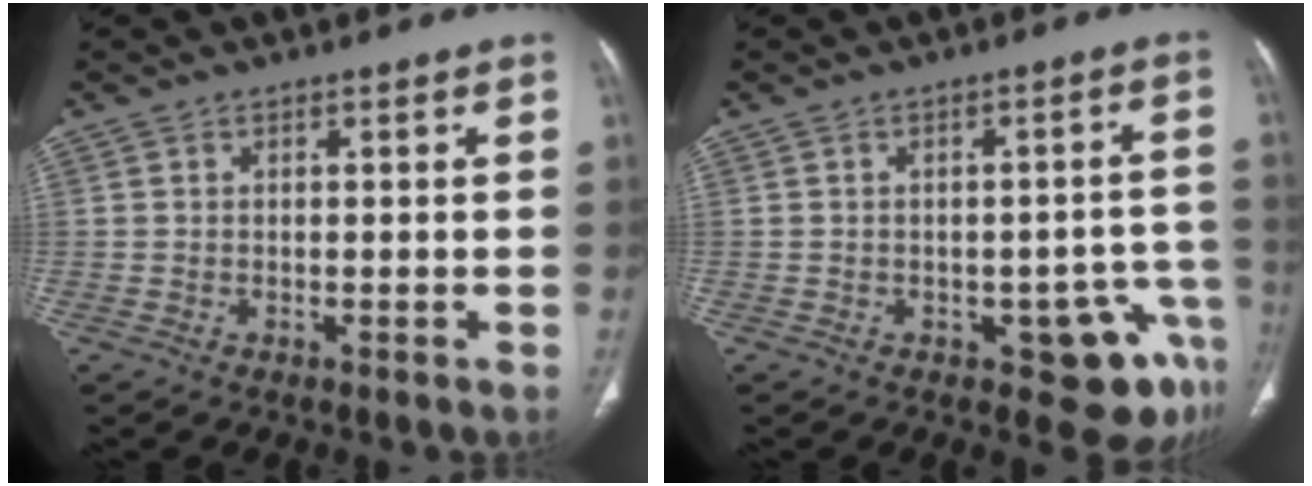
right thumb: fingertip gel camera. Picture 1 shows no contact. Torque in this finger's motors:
{"motor_torque": [2.43, 1.30, 0.94, -0.68, 0.00]}